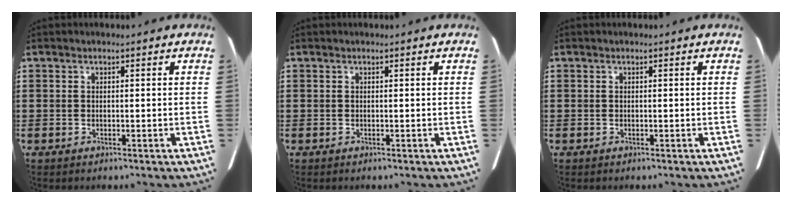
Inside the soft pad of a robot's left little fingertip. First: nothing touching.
{"total": 0.0}
{"total": 0.0}